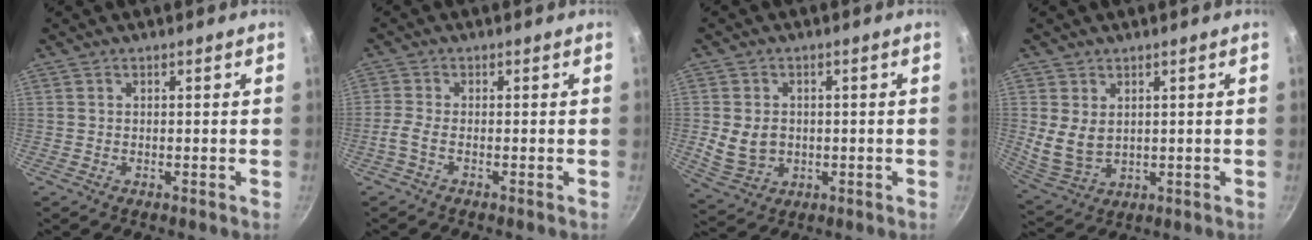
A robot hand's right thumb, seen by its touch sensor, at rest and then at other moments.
{"total": 2.3, "force": [-1.2, 0.5, 1.9], "torque": [-0.057, 0.005, -0.033]}
{"total": 7.4, "force": [-0.3, 5.9, 4.5], "torque": [-0.072, -0.002, 0.007]}
{"total": 7.2, "force": [1.5, 5.2, 4.7], "torque": [-0.081, -0.021, 0.045]}